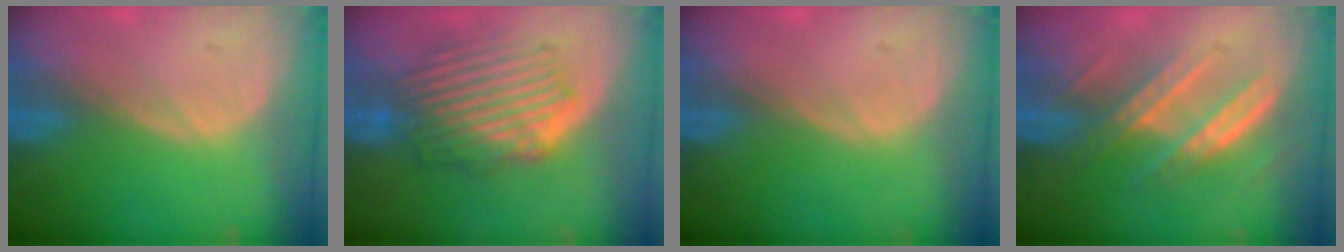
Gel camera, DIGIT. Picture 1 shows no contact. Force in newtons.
{"total": 8.4, "press": 7.8, "slide": 3.1}
{"total": 0.0}
{"total": 6.8, "press": 6.4, "slide": 2.3}